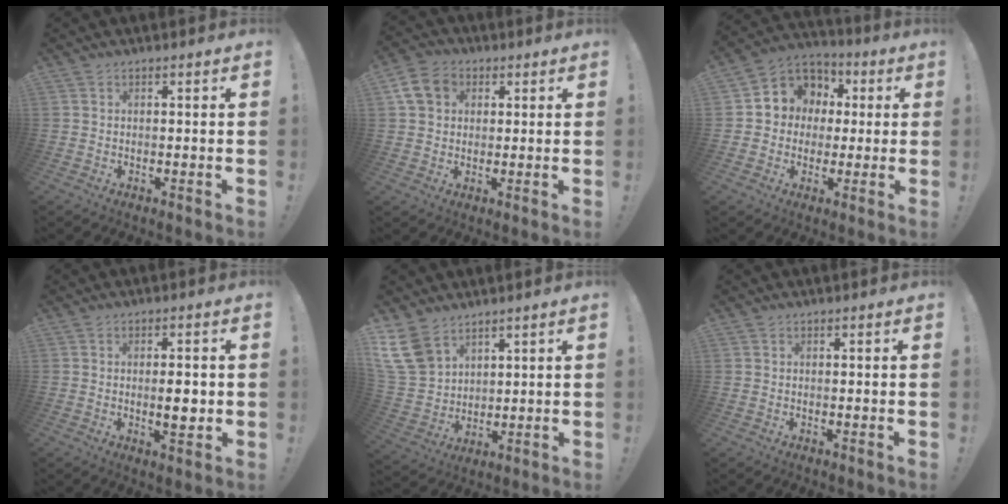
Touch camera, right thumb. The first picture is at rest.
{"total": 9.5, "force": [3.4, 7.6, 4.6], "torque": [-0.084, 0.000, 0.070]}
{"total": 9.5, "force": [1.0, 9.0, 2.9], "torque": [-0.036, 0.000, 0.027]}
{"total": 5.1, "force": [-0.3, 1.5, 4.8], "torque": [-0.060, -0.006, -0.010]}
{"total": 12.9, "force": [8.3, 7.9, 5.7], "torque": [-0.121, -0.048, 0.167]}
{"total": 0.5, "force": [0.2, 0.5, -0.1], "torque": [0.009, -0.002, 0.003]}